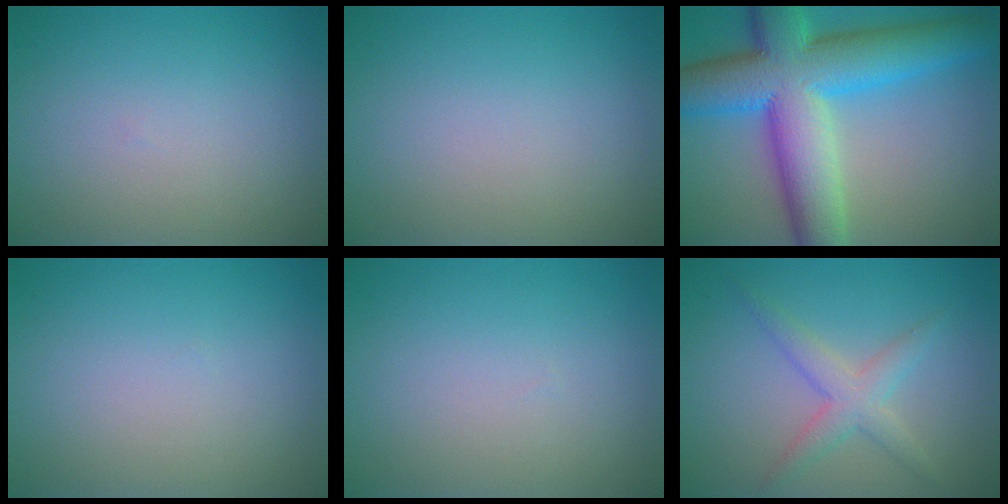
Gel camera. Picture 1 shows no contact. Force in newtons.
{"total": 0.0}
{"total": 13.3, "press": 13.3, "slide": 0.1}
{"total": 0.0}
{"total": 0.0}
{"total": 2.9, "press": 2.9, "slide": 0.1}